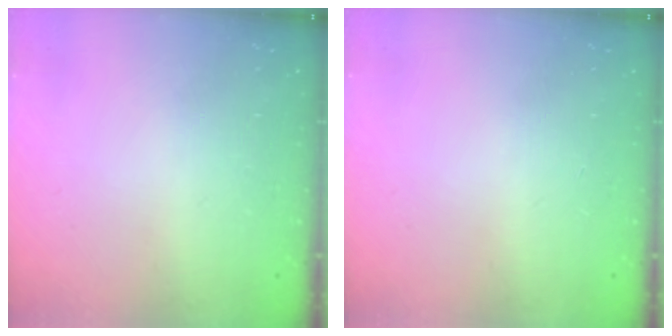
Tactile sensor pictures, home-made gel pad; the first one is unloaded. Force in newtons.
{"total": 0.0}